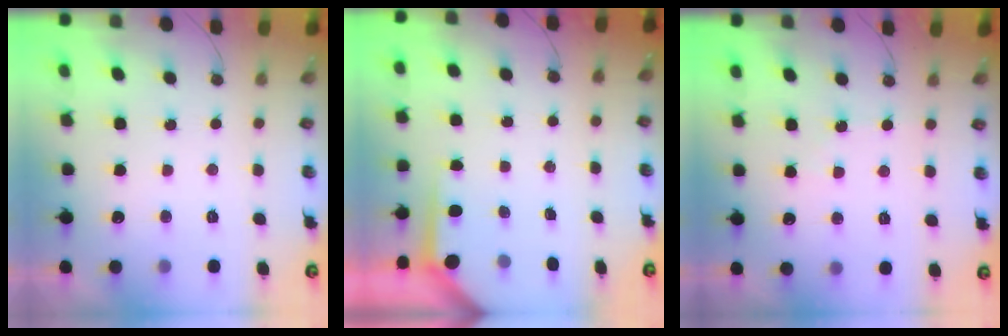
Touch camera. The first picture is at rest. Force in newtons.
{"total": 3.5, "press": 3.5, "slide": 0.3}
{"total": 2.8, "press": 2.8, "slide": 0.6}